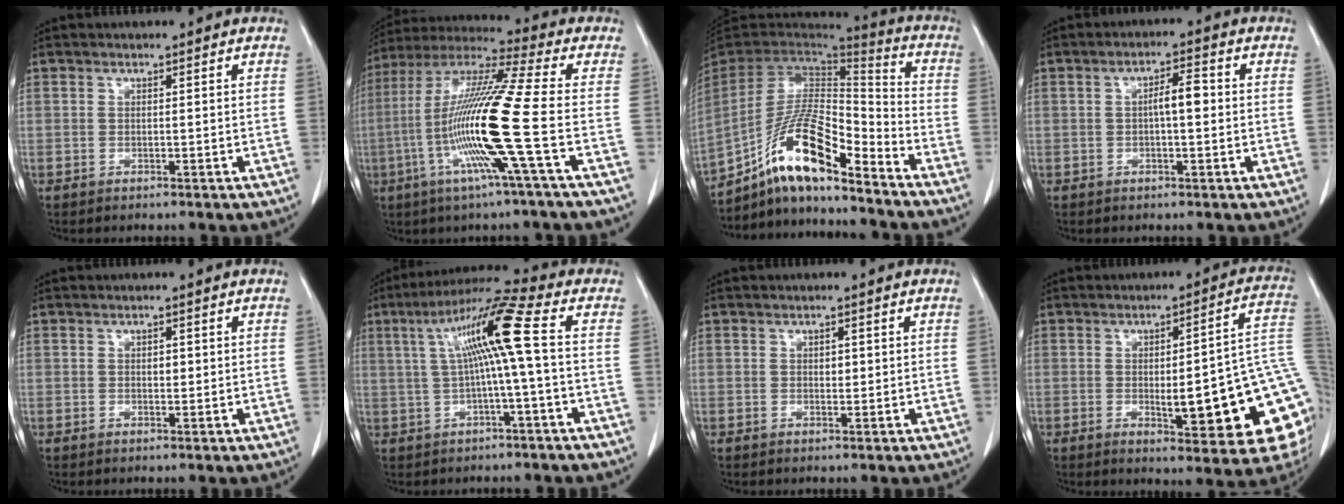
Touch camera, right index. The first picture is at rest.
{"total": 17.3, "force": [-4.2, -1.7, 16.7], "torque": [-0.332, -0.011, -0.097]}
{"total": 15.6, "force": [-10.6, 2.7, 11.1], "torque": [-0.208, 0.011, -0.190]}
{"total": 3.8, "force": [0.0, 0.9, 3.7], "torque": [-0.063, 0.011, -0.002]}
{"total": 1.2, "force": [0.2, 0.7, 0.9], "torque": [-0.013, 0.000, 0.004]}
{"total": 10.6, "force": [1.2, -0.8, 10.5], "torque": [-0.187, 0.029, 0.021]}
{"total": 1.2, "force": [0.3, 0.8, 0.9], "torque": [-0.012, -0.001, 0.005]}
{"total": 20.8, "force": [-3.2, 3.5, 20.2], "torque": [-0.175, 0.015, -0.027]}